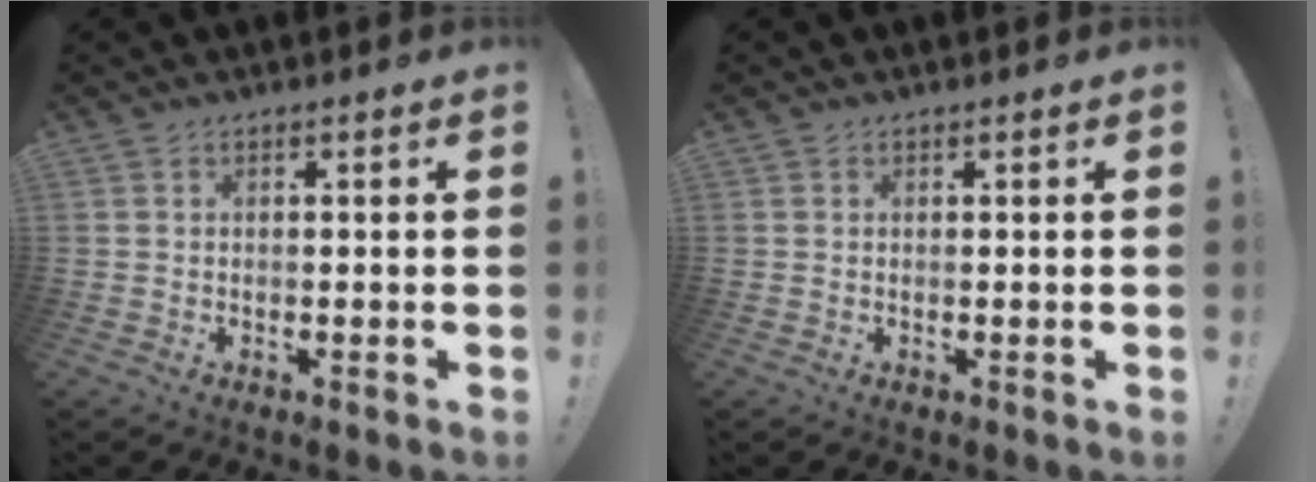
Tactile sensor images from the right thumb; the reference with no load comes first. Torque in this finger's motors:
{"motor_torque": [-0.22, -0.06, 0.08, 0.07, -0.12]}